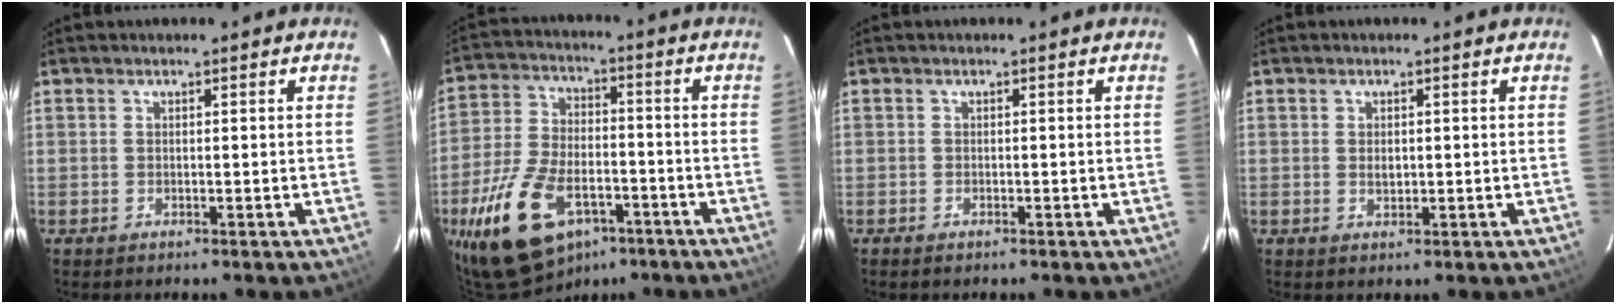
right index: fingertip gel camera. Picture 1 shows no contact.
{"total": 19.0, "force": [-10.6, 10.3, 11.9], "torque": [-0.255, -0.011, -0.180]}
{"total": 0.9, "force": [-0.7, 0.4, 0.3], "torque": [-0.008, -0.002, -0.016]}
{"total": 1.3, "force": [0.0, 0.8, 1.0], "torque": [-0.018, 0.000, 0.000]}